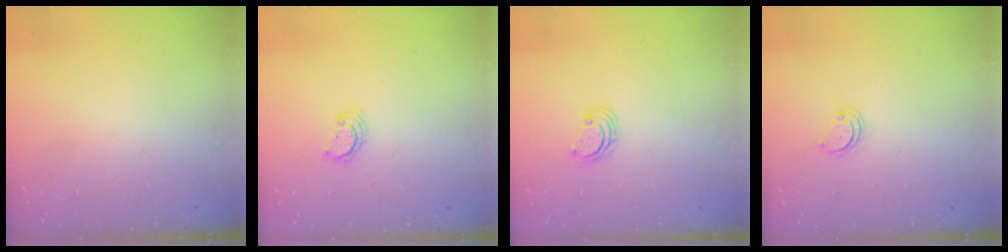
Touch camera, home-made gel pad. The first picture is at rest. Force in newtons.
{"total": 2.6, "press": 2.6, "slide": 0.2}
{"total": 2.7, "press": 2.6, "slide": 0.6}
{"total": 3.5, "press": 3.5, "slide": 0.3}